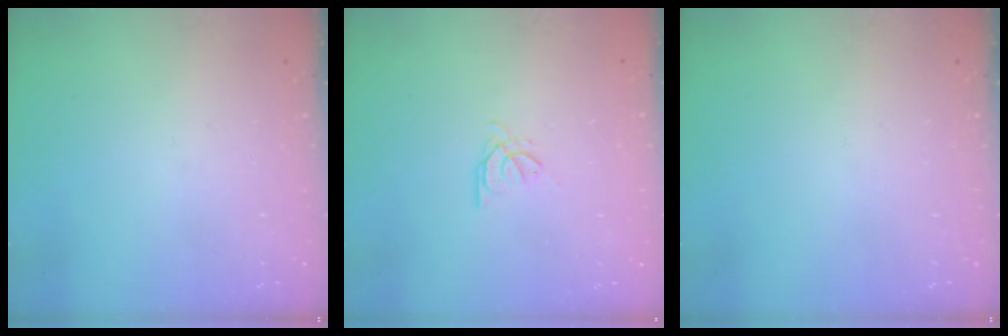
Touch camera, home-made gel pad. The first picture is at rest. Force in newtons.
{"total": 0.7, "press": 0.6, "slide": 0.3}
{"total": 0.0}